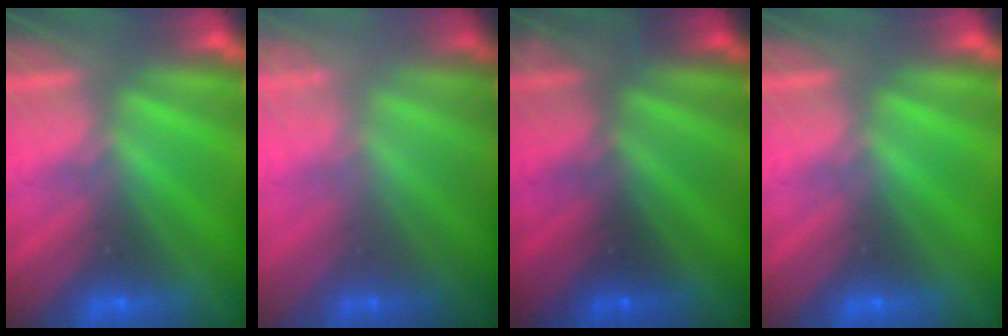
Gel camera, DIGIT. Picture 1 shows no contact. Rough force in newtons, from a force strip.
{"total": 2.0}
{"total": 2.5}
{"total": 0.0}